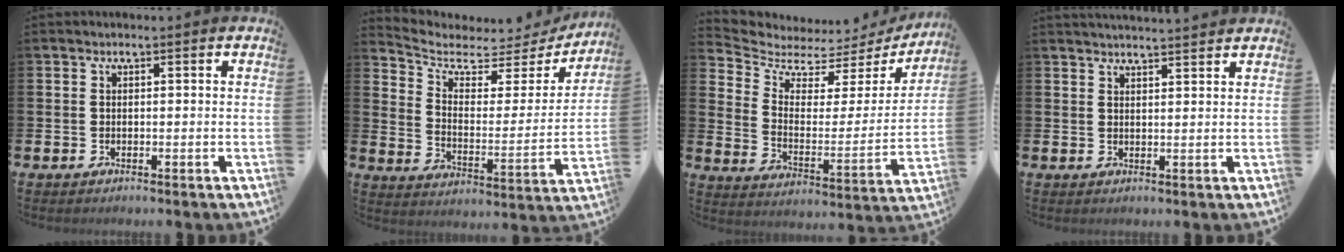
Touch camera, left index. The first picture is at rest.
{"total": 4.9, "force": [4.1, 2.3, 1.3], "torque": [-0.052, -0.041, 0.060]}
{"total": 5.2, "force": [4.4, 2.7, 1.0], "torque": [-0.057, -0.038, 0.068]}
{"total": 2.7, "force": [2.7, -0.2, 0.0], "torque": [-0.005, -0.015, 0.048]}